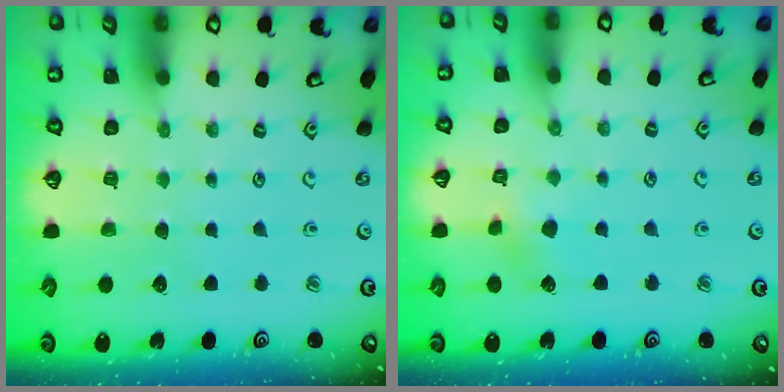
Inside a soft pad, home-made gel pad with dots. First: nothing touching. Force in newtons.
{"total": 4.9, "press": 4.9, "slide": 0.4}